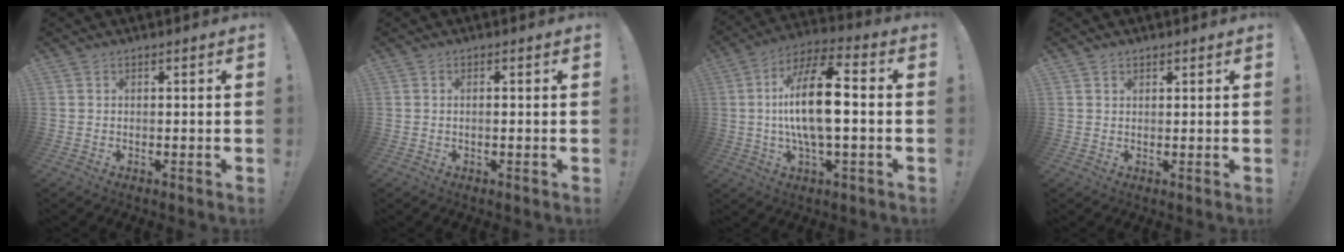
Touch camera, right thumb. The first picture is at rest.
{"total": 1.1, "force": [-0.4, 0.0, 1.0], "torque": [-0.022, 0.003, -0.008]}
{"total": 17.5, "force": [-0.2, 6.2, 16.3], "torque": [-0.295, 0.005, -0.013]}
{"total": 1.1, "force": [0.9, 0.7, 0.3], "torque": [-0.001, -0.002, 0.017]}